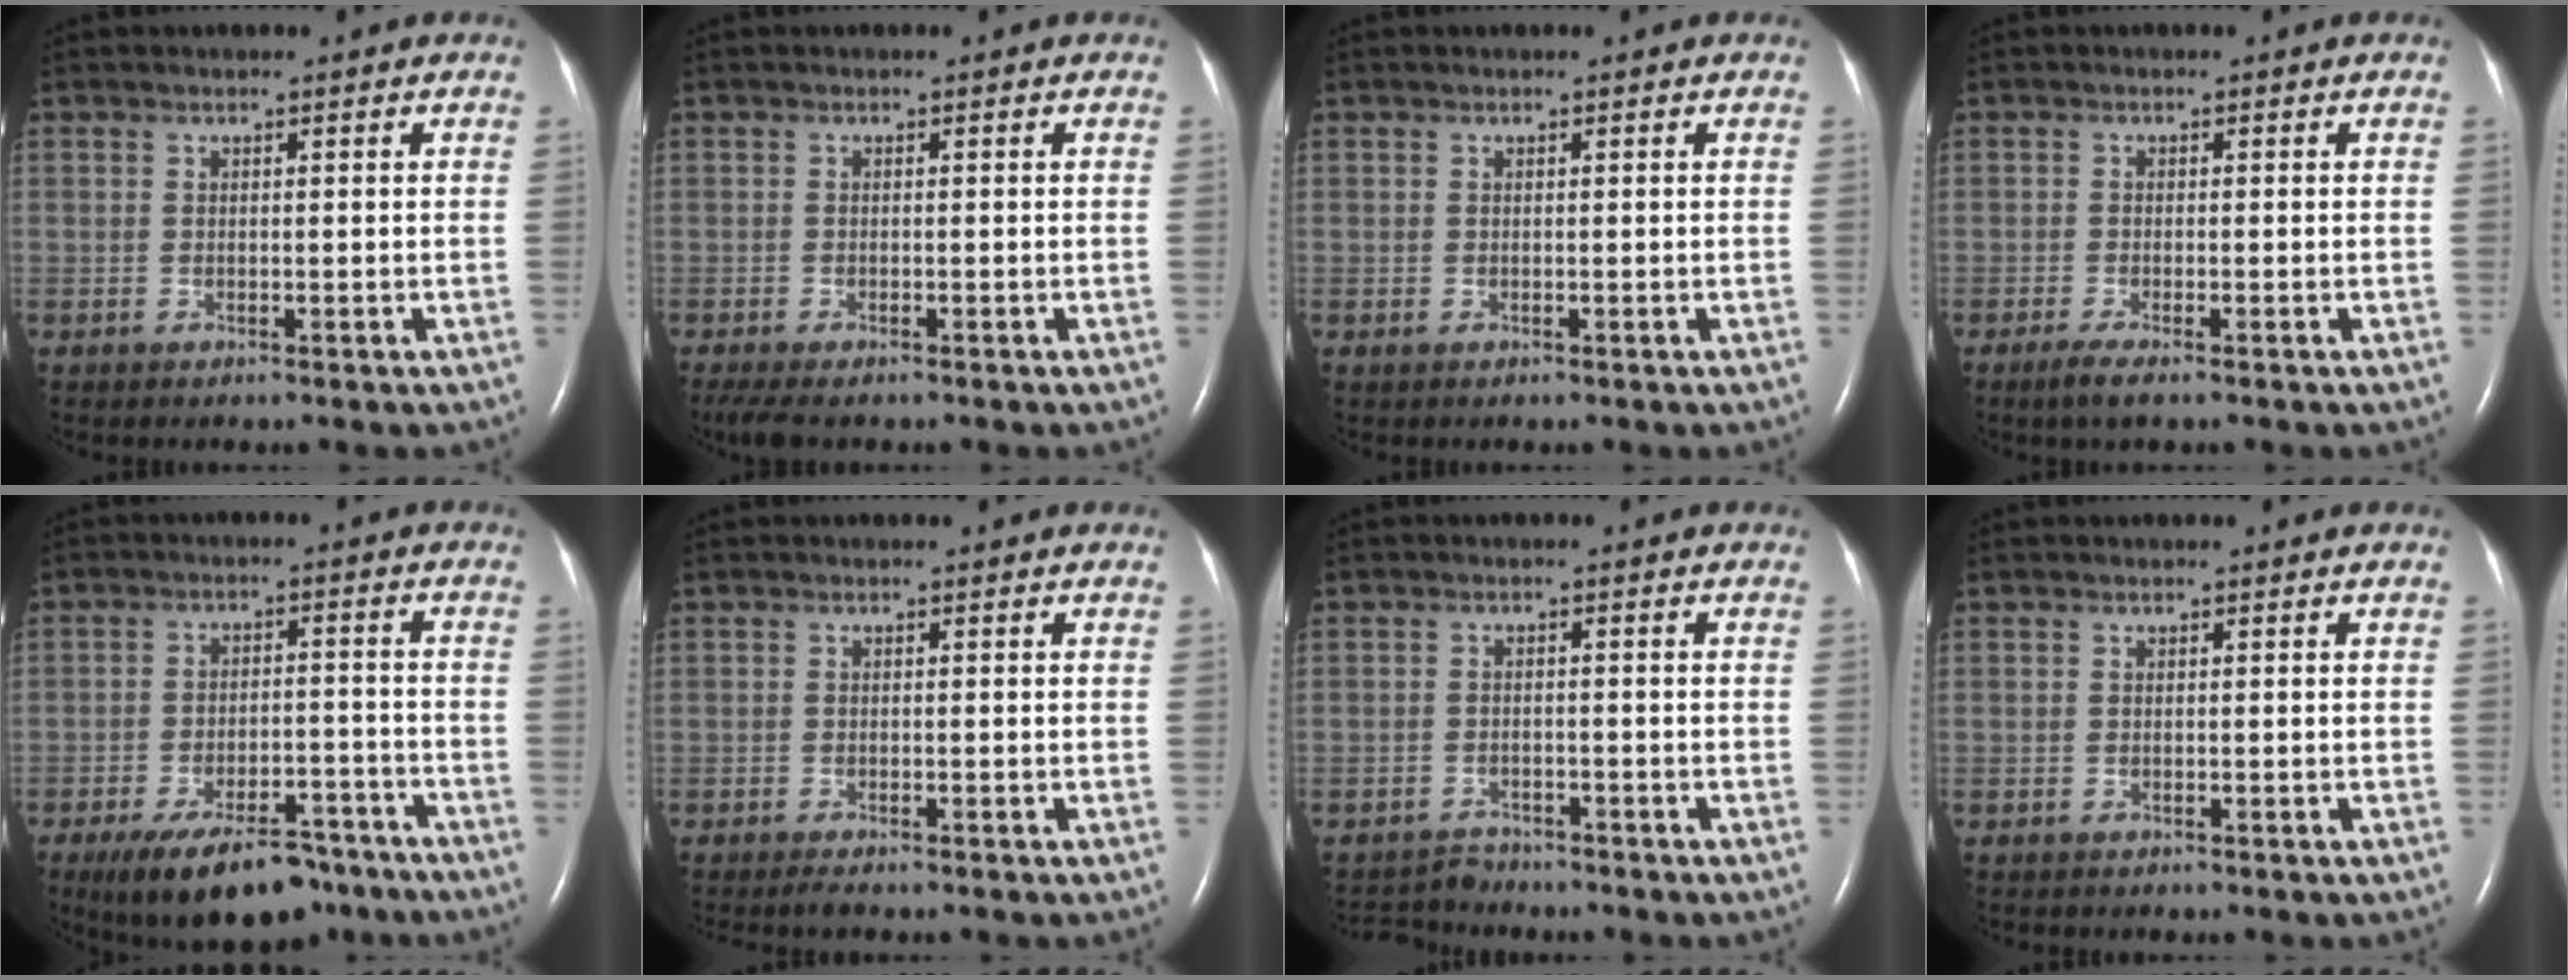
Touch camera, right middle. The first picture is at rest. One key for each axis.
{"total": 4.8, "fx": -3.7, "fy": 1.4, "fz": 2.8, "tx": -0.051, "ty": -0.016, "tz": -0.058}
{"total": 0.0}
{"total": 2.5, "fx": -1.6, "fy": 0.2, "fz": 1.8, "tx": -0.043, "ty": -0.008, "tz": -0.035}
{"total": 12.9, "fx": -9.7, "fy": 5.1, "fz": 6.9, "tx": -0.104, "ty": 0.003, "tz": -0.150}
{"total": 1.3, "fx": -1.1, "fy": 0.0, "fz": 0.7, "tx": -0.019, "ty": -0.005, "tz": -0.019}
{"total": 3.1, "fx": -2.8, "fy": 0.6, "fz": -1.0, "tx": 0.013, "ty": -0.009, "tz": -0.048}
{"total": 0.0}